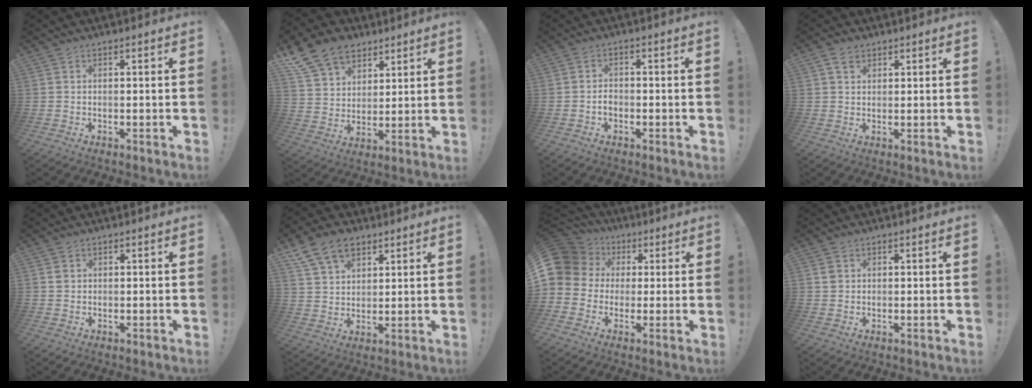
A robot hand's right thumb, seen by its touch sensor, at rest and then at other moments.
{"total": 14.7, "force": [9.2, 10.3, 5.2], "torque": [-0.095, -0.051, 0.180]}
{"total": 2.1, "force": [-1.1, 1.4, 1.2], "torque": [-0.022, 0.008, -0.019]}
{"total": 3.7, "force": [2.3, 2.5, 1.6], "torque": [-0.027, -0.003, 0.042]}
{"total": 1.4, "force": [0.6, 1.3, 0.2], "torque": [0.002, 0.003, 0.009]}
{"total": 11.5, "force": [6.9, 7.7, 5.2], "torque": [-0.088, -0.028, 0.135]}
{"total": 10.8, "force": [1.6, 9.7, 4.5], "torque": [-0.085, -0.001, 0.034]}
{"total": 1.8, "force": [0.7, 1.6, 0.5], "torque": [-0.004, 0.001, 0.013]}